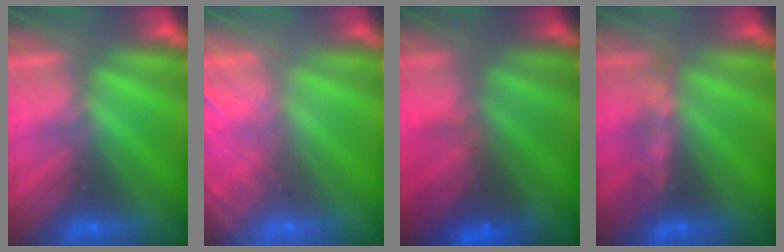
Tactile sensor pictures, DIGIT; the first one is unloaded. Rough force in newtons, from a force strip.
{"total": 7.7}
{"total": 5.6}
{"total": 7.3}